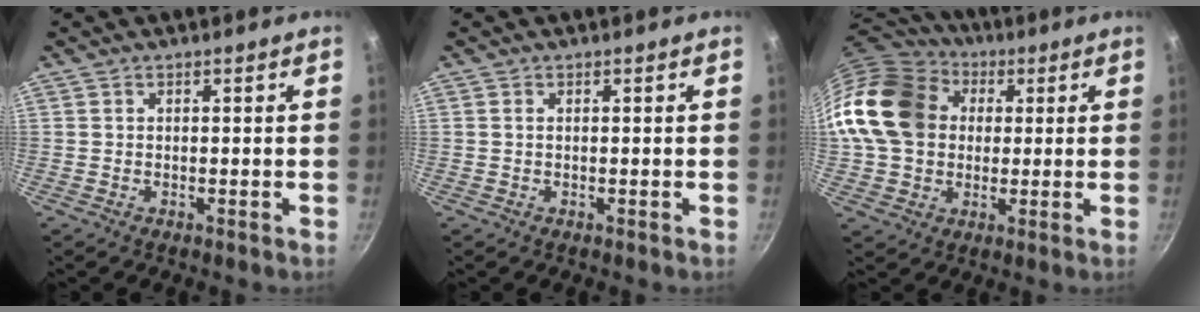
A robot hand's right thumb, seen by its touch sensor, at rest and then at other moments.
{"total": 1.2, "force": [-0.6, -1.0, 0.3], "torque": [-0.030, 0.000, -0.016]}
{"total": 20.3, "force": [3.0, 16.3, 11.8], "torque": [-0.213, 0.035, 0.045]}